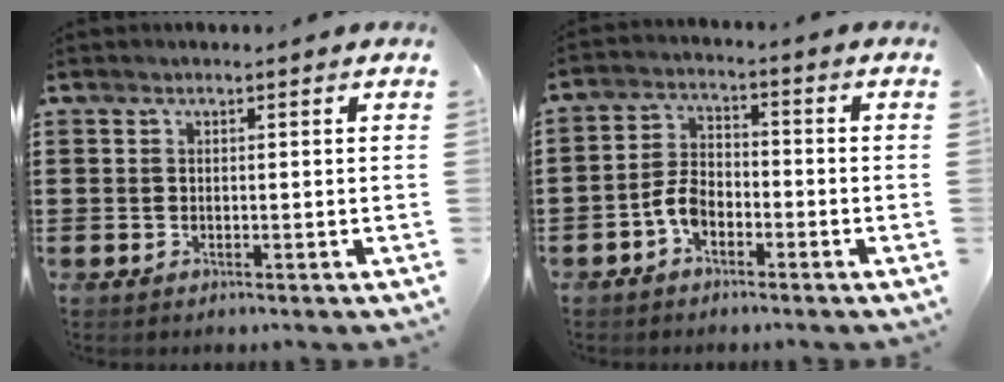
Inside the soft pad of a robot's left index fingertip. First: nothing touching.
{"total": 4.6, "force": [-2.4, 2.7, 2.9], "torque": [-0.074, 0.005, -0.052]}